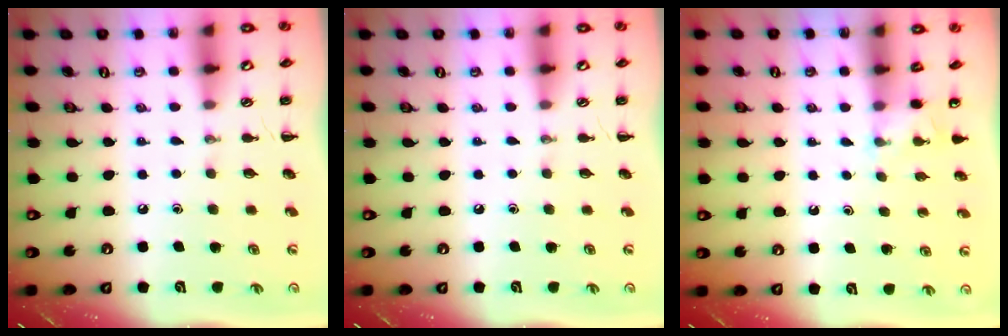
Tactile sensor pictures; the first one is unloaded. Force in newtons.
{"total": 0.0}
{"total": 2.2, "press": 2.2, "slide": 0.6}